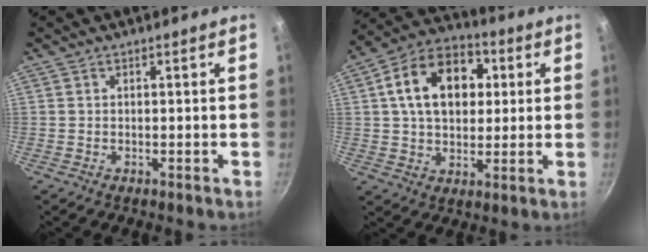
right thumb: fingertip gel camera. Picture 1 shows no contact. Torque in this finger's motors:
{"motor_torque": [0.67, 1.65, 0.66, -0.29, 0.30]}